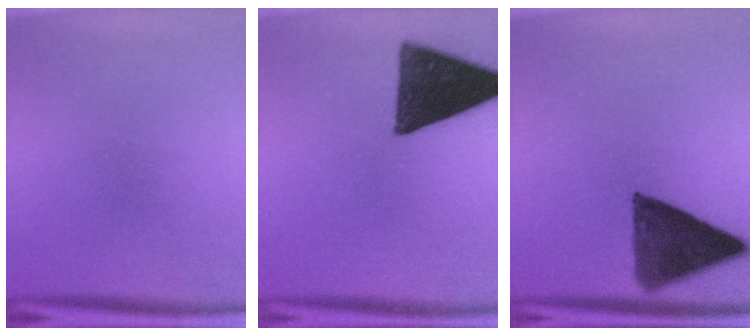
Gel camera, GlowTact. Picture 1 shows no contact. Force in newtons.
{"total": 14.7}
{"total": 11.6}